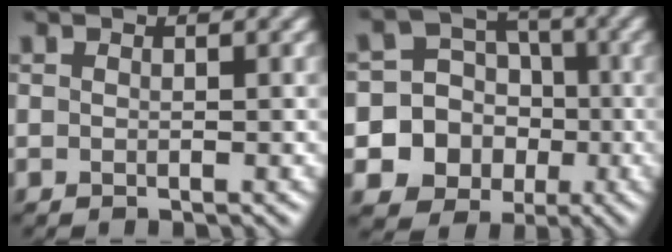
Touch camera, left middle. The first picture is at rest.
{"total": 11.9, "force": [-3.9, 10.9, 2.9], "torque": [-0.088, -0.010, -0.072]}